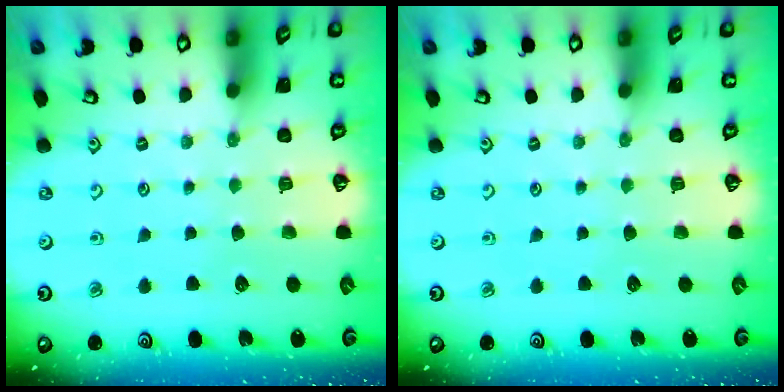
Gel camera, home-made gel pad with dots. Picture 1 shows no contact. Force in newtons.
{"total": 0.0}